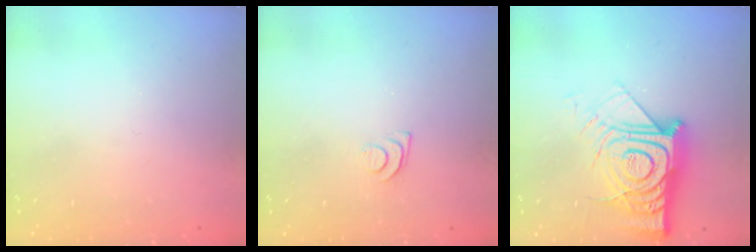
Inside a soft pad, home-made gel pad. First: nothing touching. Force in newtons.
{"total": 4.2, "press": 4.2, "slide": 0.5}
{"total": 17.1, "press": 17.0, "slide": 1.5}